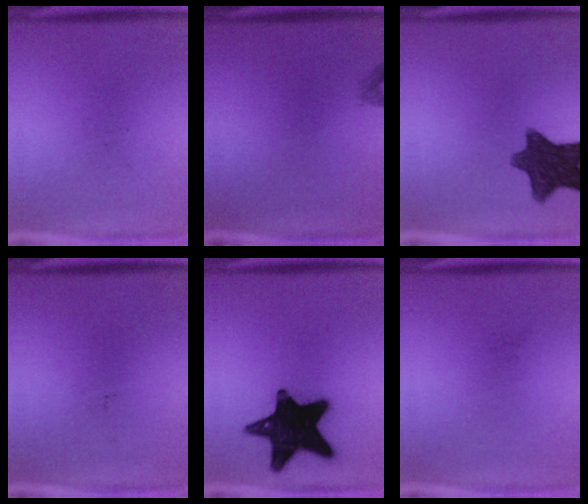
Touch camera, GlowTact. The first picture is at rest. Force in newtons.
{"total": 0.8}
{"total": 11.4}
{"total": 0.0}
{"total": 19.4}
{"total": 0.0}